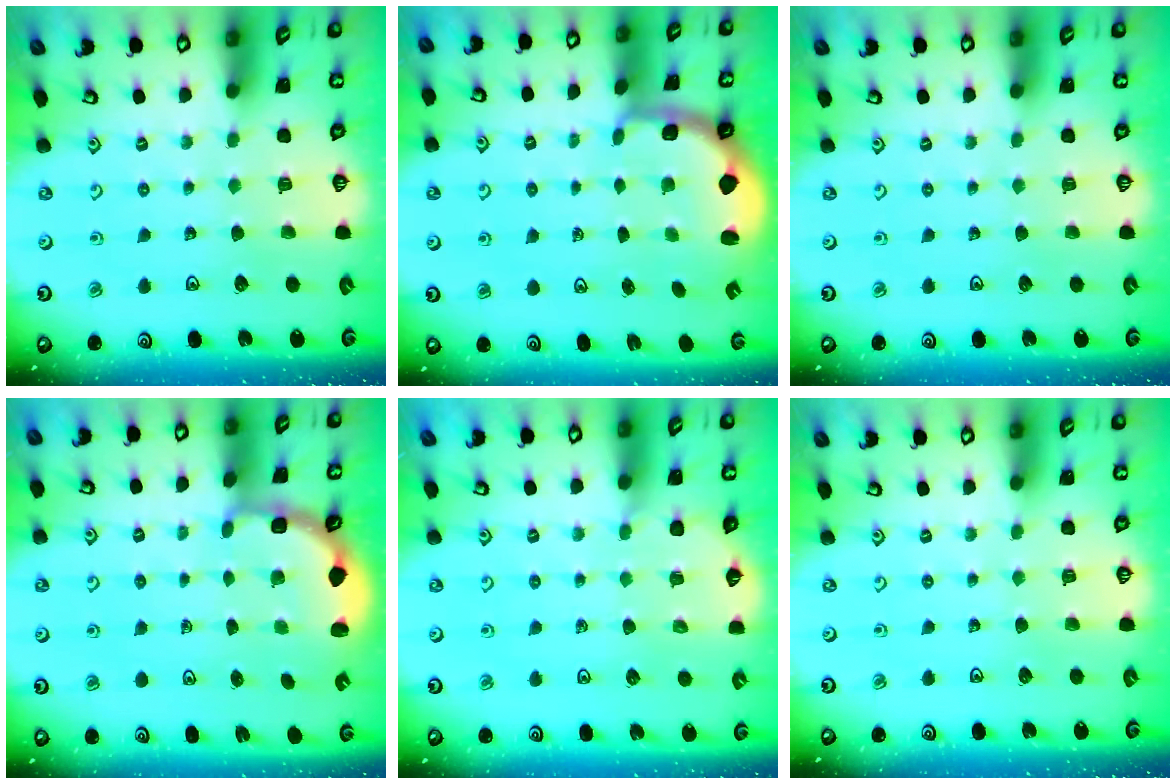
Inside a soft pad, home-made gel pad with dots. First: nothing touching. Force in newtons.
{"total": 2.4, "press": 1.1, "slide": 2.1}
{"total": 0.0}
{"total": 2.8, "press": 2.4, "slide": 1.4}
{"total": 4.7, "press": 4.7, "slide": 0.7}
{"total": 0.0}